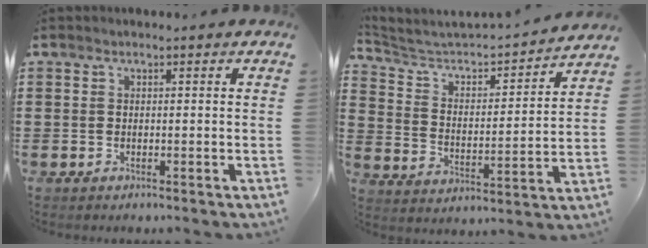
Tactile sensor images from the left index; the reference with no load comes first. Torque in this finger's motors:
{"motor_torque": [0.31, 0.33, 0.04, 0.06]}